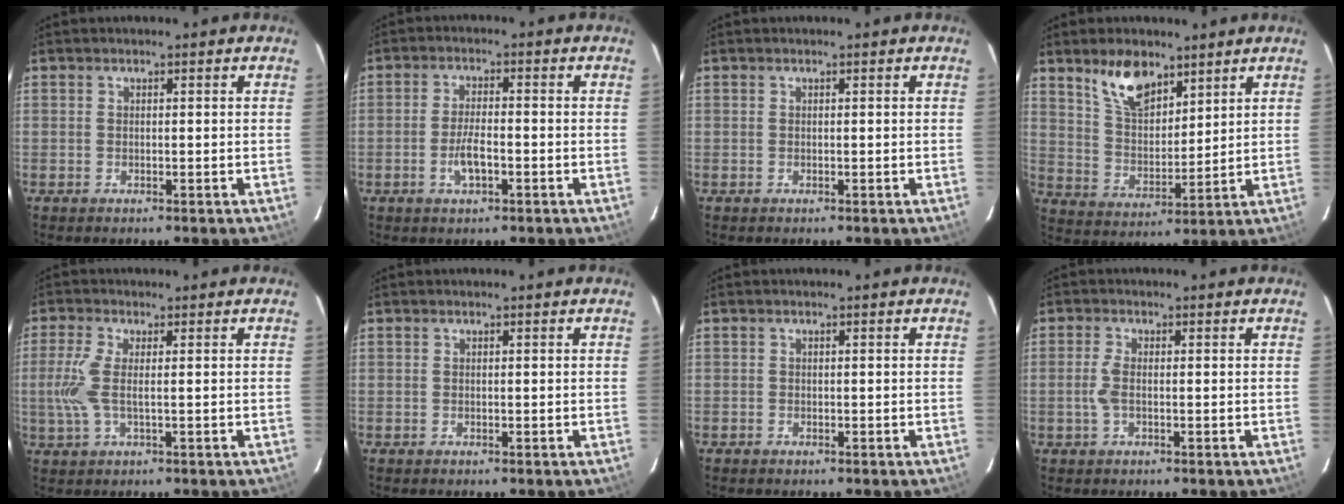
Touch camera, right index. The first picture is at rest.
{"total": 4.6, "force": [-1.9, 1.5, 3.9], "torque": [-0.079, -0.003, -0.032]}
{"total": 0.0}
{"total": 10.0, "force": [6.8, 4.8, 5.6], "torque": [-0.098, 0.007, 0.135]}
{"total": 5.8, "force": [0.1, 1.6, 5.6], "torque": [-0.131, 0.002, 0.001]}
{"total": 0.0}
{"total": 0.7, "force": [-0.6, 0.4, 0.0], "torque": [0.000, 0.001, -0.011]}
{"total": 3.0, "force": [-0.5, 1.0, 2.7], "torque": [-0.062, 0.000, -0.009]}